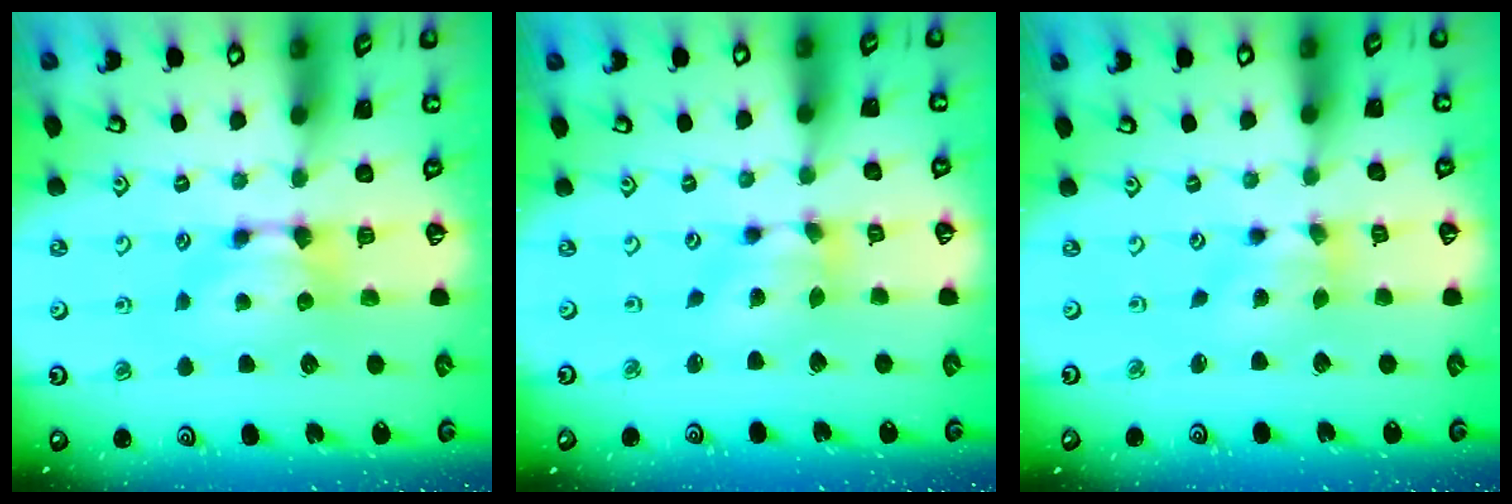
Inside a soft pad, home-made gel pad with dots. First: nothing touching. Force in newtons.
{"total": 4.2, "press": 3.9, "slide": 1.7}
{"total": 2.7, "press": 2.4, "slide": 1.3}